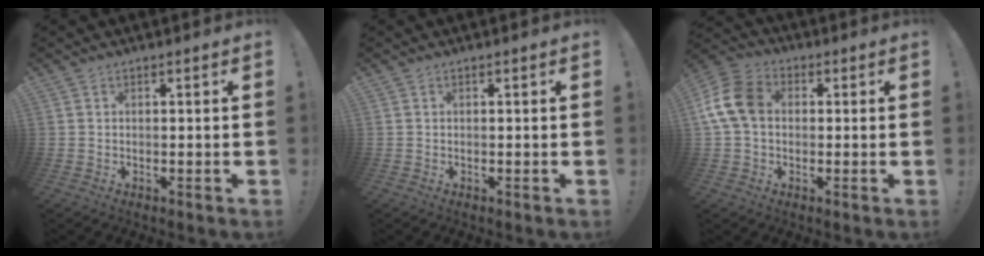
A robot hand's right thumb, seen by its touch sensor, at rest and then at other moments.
{"total": 0.0}
{"total": 12.3, "force": [1.5, 8.8, 8.4], "torque": [-0.168, 0.015, 0.034]}